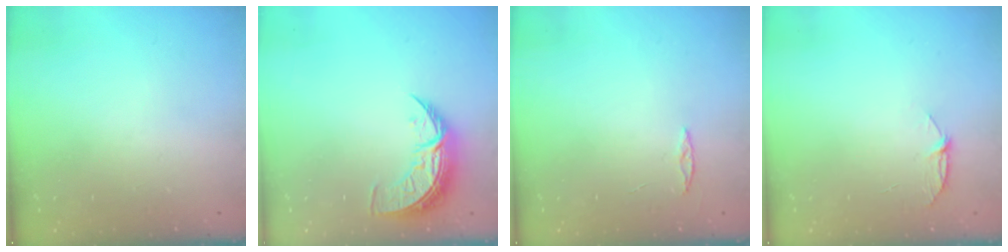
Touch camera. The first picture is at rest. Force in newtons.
{"total": 8.6, "press": 8.5, "slide": 0.8}
{"total": 2.0, "press": 2.0, "slide": 0.2}
{"total": 4.9, "press": 4.8, "slide": 0.6}